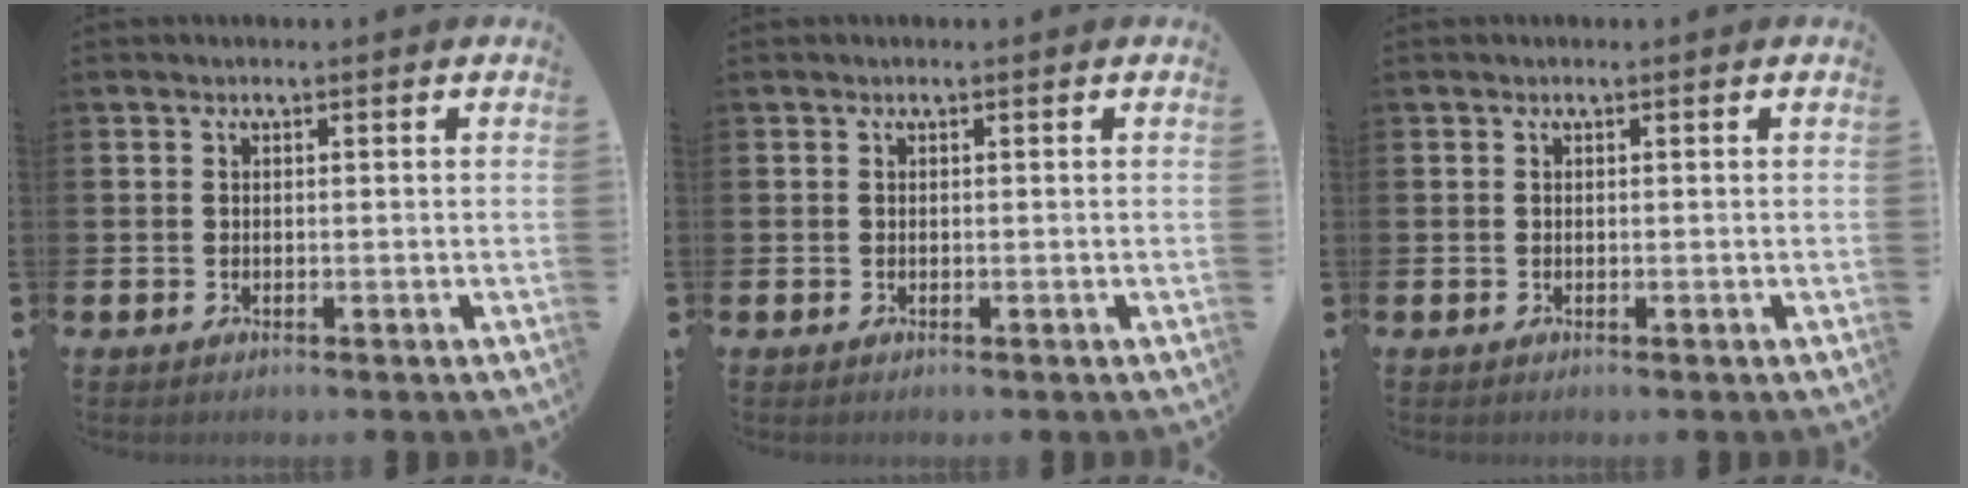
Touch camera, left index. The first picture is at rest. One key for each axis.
{"total": 0.0}
{"total": 0.0}